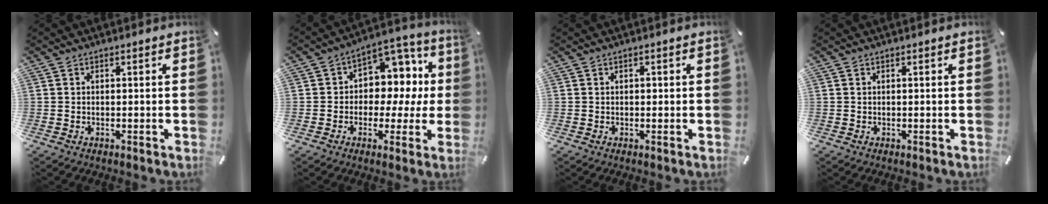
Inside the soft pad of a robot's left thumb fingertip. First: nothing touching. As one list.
[{"total": 9.5, "force": [0.3, 8.0, 5.0], "torque": [-0.057, -0.015, 0.008]}, {"total": 0.7, "force": [0.0, 0.6, 0.3], "torque": [-0.007, 0.002, -0.002]}, {"total": 0.0}]